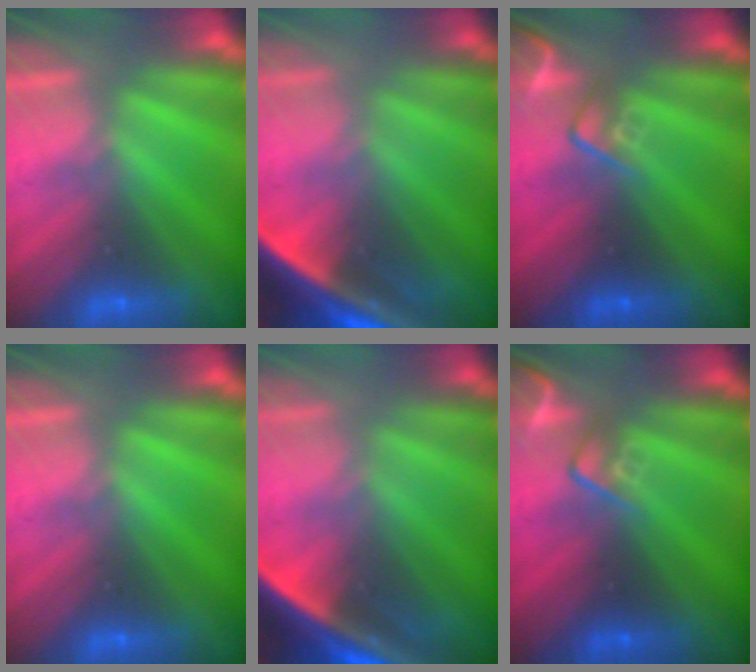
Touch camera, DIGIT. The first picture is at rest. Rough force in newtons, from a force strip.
{"total": 7.4}
{"total": 2.6}
{"total": 0.0}
{"total": 7.4}
{"total": 2.6}